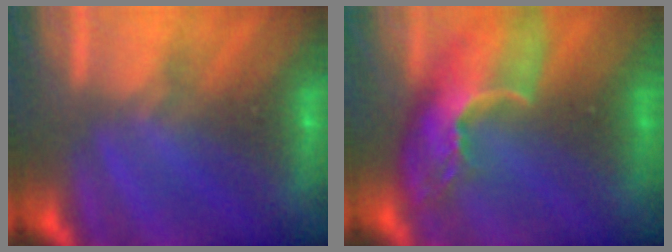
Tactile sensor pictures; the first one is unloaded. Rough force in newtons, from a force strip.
{"total": 6.6}